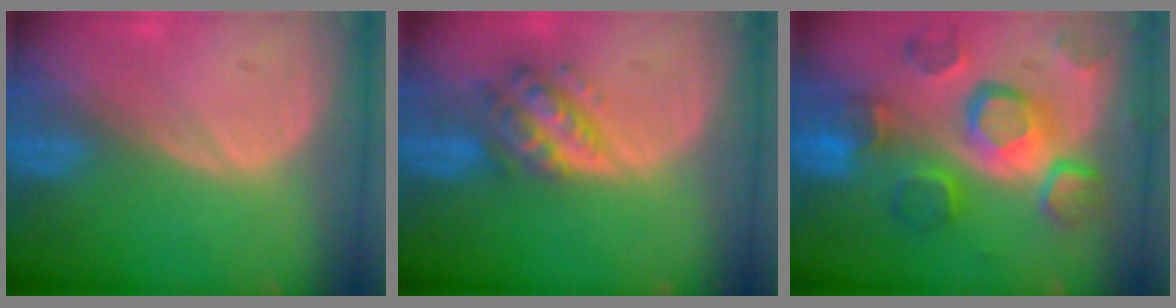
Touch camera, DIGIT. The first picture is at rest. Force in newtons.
{"total": 6.3, "press": 5.7, "slide": 2.7}
{"total": 12.2, "press": 10.6, "slide": 6.0}